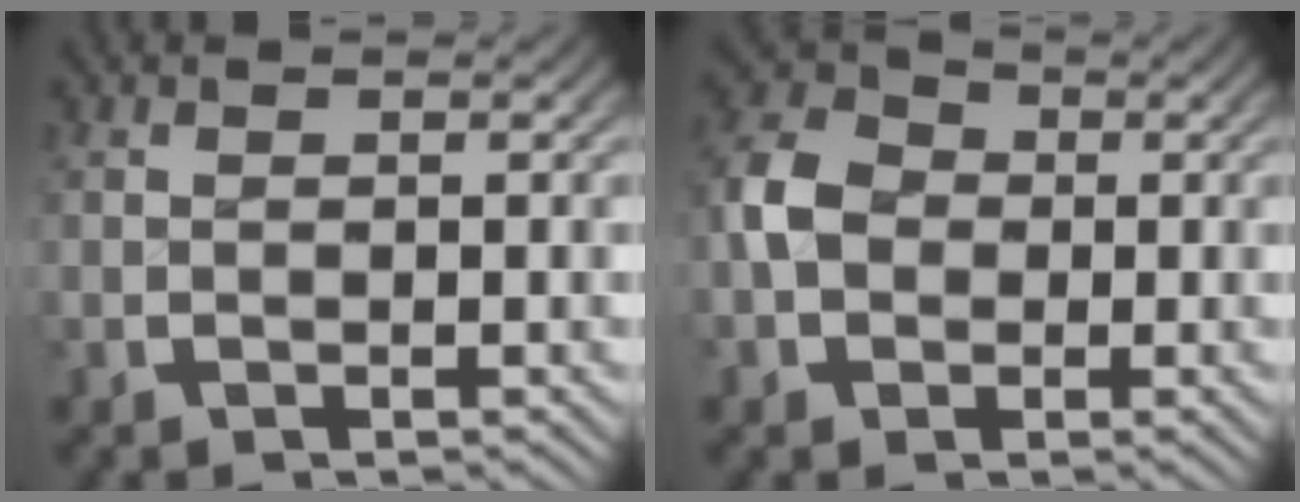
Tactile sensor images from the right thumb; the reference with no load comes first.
{"total": 5.6, "force": [-0.2, 4.7, 3.2], "torque": [-0.074, -0.004, -0.011]}